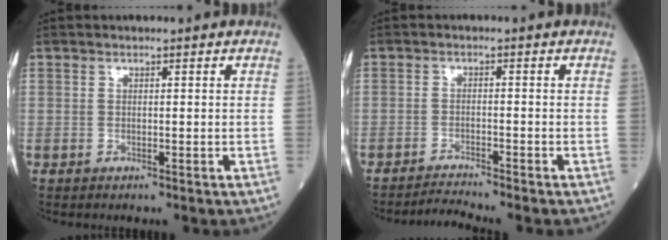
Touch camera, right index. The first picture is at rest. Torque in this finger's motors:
{"motor_torque": [0.27, -0.34, 0.13, 0.03]}